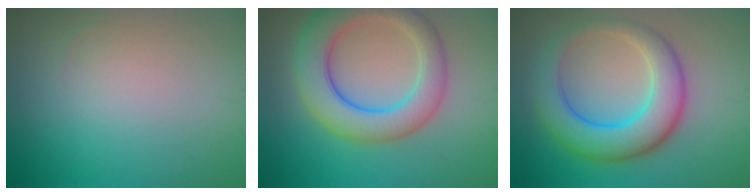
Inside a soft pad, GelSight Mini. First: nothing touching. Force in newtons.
{"total": 7.1, "press": 7.1, "slide": 0.2}
{"total": 7.1, "press": 7.1, "slide": 0.1}